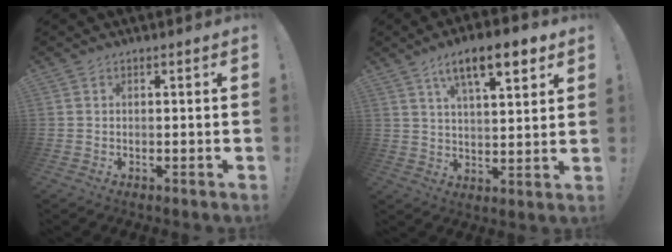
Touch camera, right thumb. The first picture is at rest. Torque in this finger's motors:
{"motor_torque": [-0.19, 1.93, 1.27, 0.62, 0.37]}